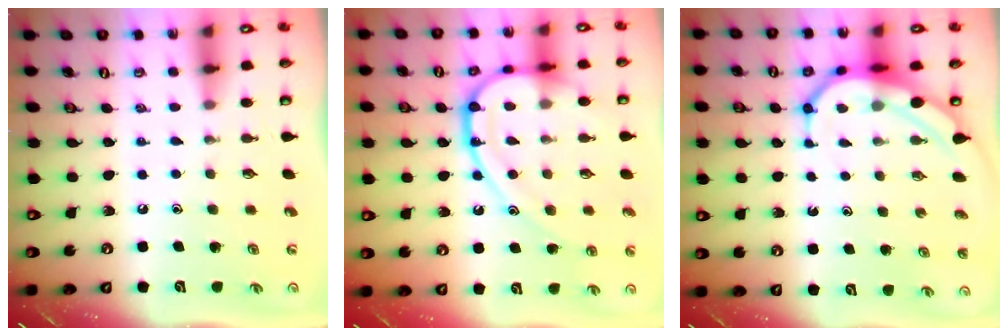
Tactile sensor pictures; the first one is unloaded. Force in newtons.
{"total": 17.2, "press": 17.2, "slide": 1.7}
{"total": 8.0, "press": 7.9, "slide": 0.9}